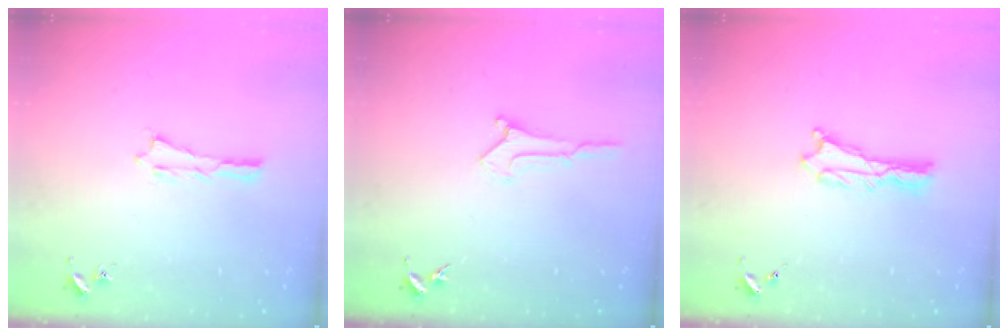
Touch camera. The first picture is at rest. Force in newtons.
{"total": 0.0}
{"total": 0.7, "press": 0.7, "slide": 0.1}